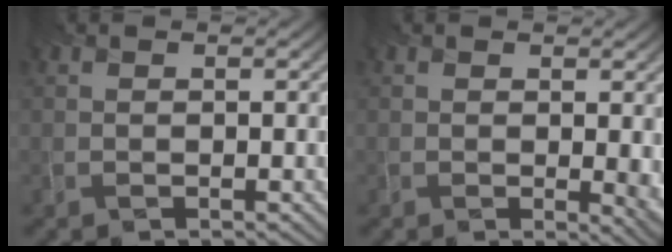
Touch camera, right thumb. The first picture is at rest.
{"total": 3.4, "force": [0.5, 1.7, 2.9], "torque": [-0.048, -0.010, 0.016]}